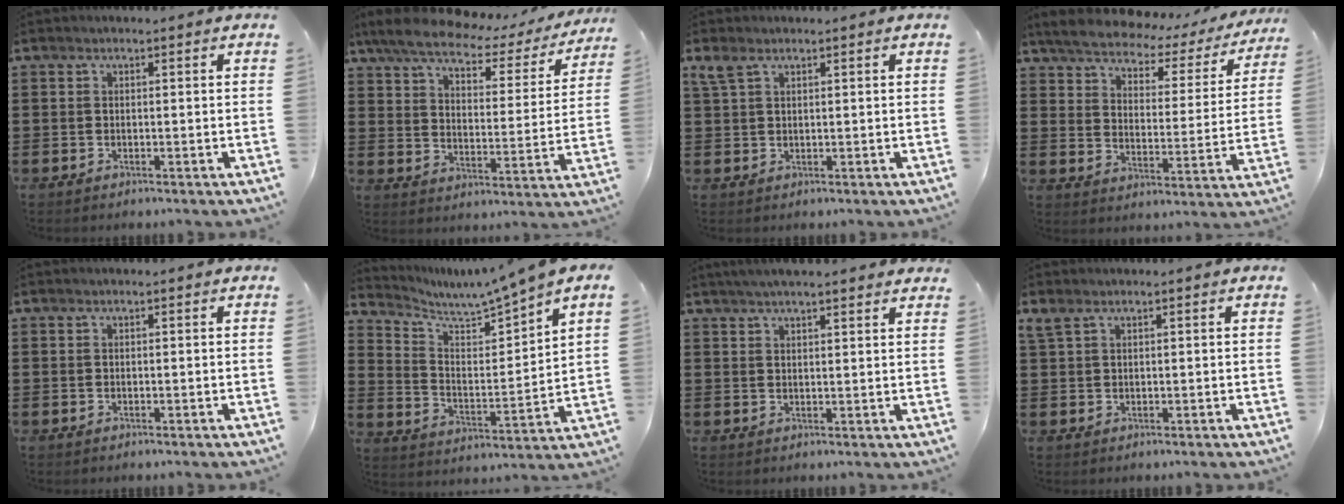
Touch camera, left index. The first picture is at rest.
{"total": 5.7, "force": [4.7, 1.6, 2.8], "torque": [-0.077, -0.028, 0.078]}
{"total": 2.5, "force": [1.4, 1.1, 1.7], "torque": [-0.040, 0.004, 0.026]}
{"total": 4.0, "force": [3.7, 1.0, 1.2], "torque": [-0.046, -0.028, 0.057]}
{"total": 0.0}
{"total": 4.6, "force": [4.3, -1.1, 1.0], "torque": [-0.042, -0.049, 0.064]}
{"total": 2.7, "force": [2.5, -0.1, 0.9], "torque": [-0.024, 0.000, 0.047]}
{"total": 1.7, "force": [1.1, 0.8, 1.1], "torque": [-0.026, 0.003, 0.020]}